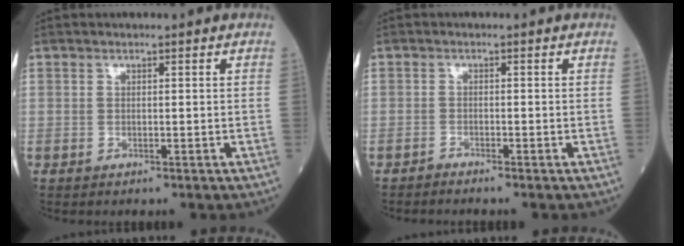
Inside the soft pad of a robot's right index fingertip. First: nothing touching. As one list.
[{"total": 1.0, "force": [-1.0, -0.2, 0.1], "torque": [-0.004, -0.001, -0.019]}]